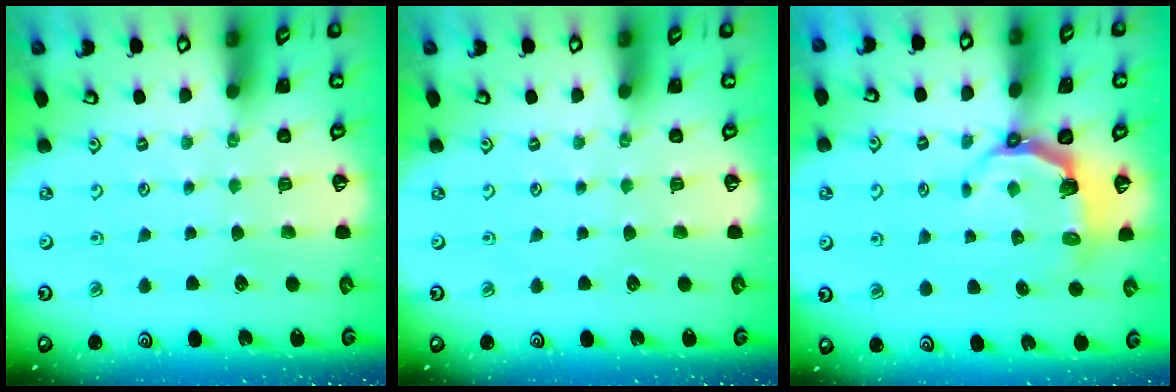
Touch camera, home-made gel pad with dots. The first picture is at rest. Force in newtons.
{"total": 0.0}
{"total": 4.6, "press": 2.9, "slide": 3.6}